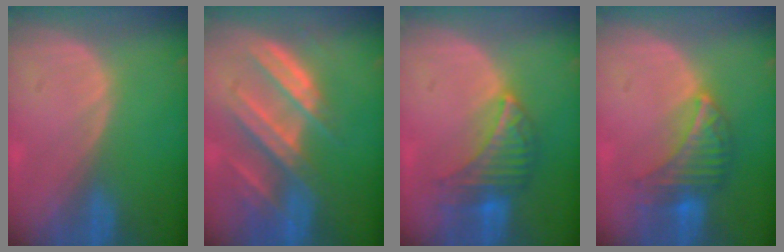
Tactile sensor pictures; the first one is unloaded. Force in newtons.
{"total": 8.8, "press": 8.1, "slide": 3.4}
{"total": 6.8, "press": 6.7, "slide": 1.4}
{"total": 6.7, "press": 6.5, "slide": 1.5}